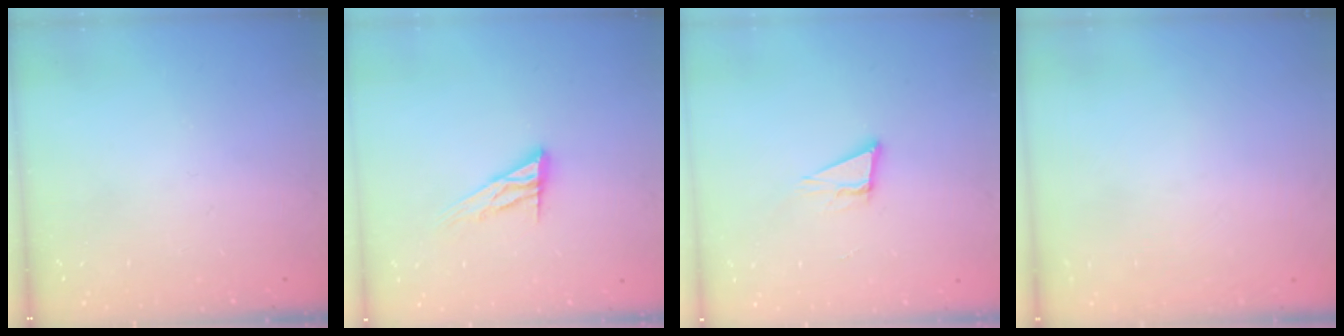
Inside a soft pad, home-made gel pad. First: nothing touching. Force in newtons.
{"total": 11.1, "press": 11.1, "slide": 0.9}
{"total": 6.2, "press": 5.4, "slide": 3.1}
{"total": 1.6, "press": 1.6, "slide": 0.1}